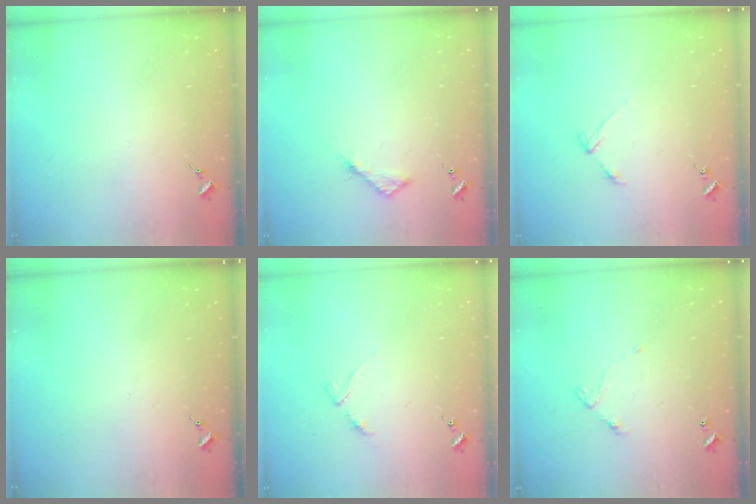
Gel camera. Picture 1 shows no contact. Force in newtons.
{"total": 4.6, "press": 4.6, "slide": 0.5}
{"total": 3.4, "press": 3.4, "slide": 0.4}
{"total": 0.0}
{"total": 4.0, "press": 3.9, "slide": 0.4}
{"total": 4.5, "press": 4.5, "slide": 0.3}